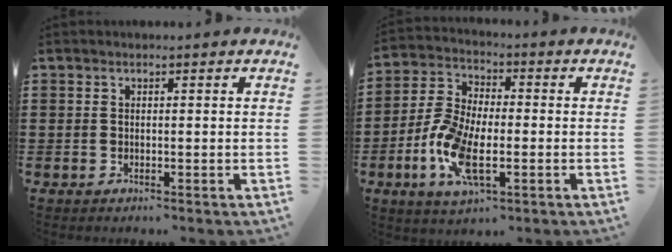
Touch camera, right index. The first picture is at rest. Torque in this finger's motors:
{"motor_torque": [2.14, 0.00, 1.05, 0.21]}